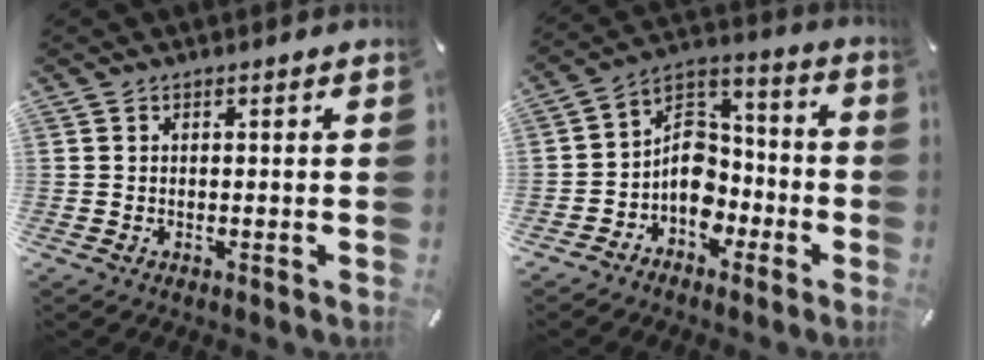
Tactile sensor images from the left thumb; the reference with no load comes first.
{"total": 10.7, "force": [-3.8, 9.0, 4.4], "torque": [-0.074, 0.018, -0.066]}